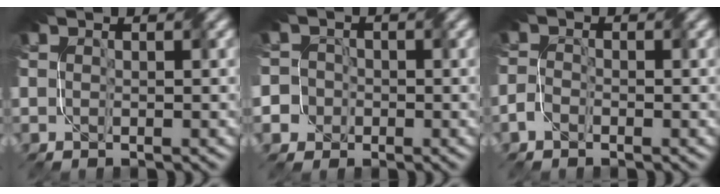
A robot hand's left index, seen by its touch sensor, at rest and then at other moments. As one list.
[{"total": 5.2, "force": [-2.4, 4.6, 0.5], "torque": [-0.011, 0.010, -0.070]}, {"total": 1.4, "force": [-1.3, 0.2, 0.3], "torque": [-0.006, 0.004, -0.032]}]